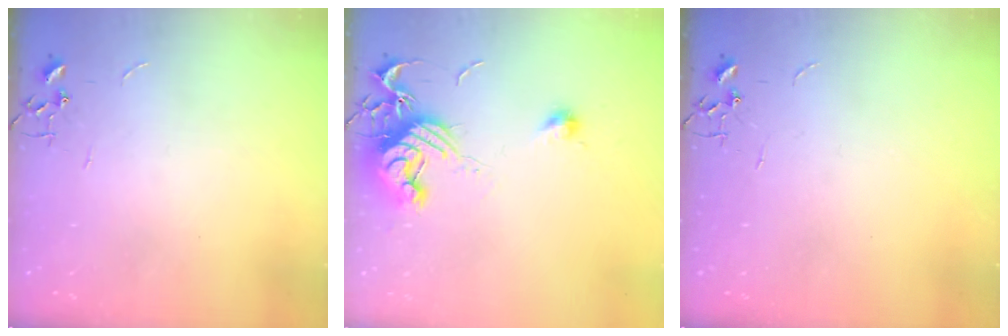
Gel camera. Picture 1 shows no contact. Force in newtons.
{"total": 13.6, "press": 13.6, "slide": 0.8}
{"total": 0.0}